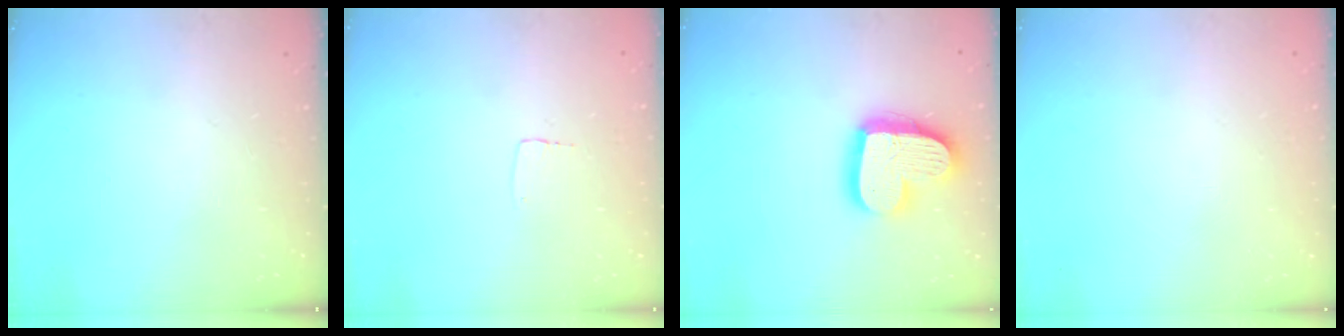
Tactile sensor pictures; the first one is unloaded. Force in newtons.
{"total": 2.3, "press": 2.3, "slide": 0.1}
{"total": 18.7, "press": 18.7, "slide": 1.5}
{"total": 0.0}